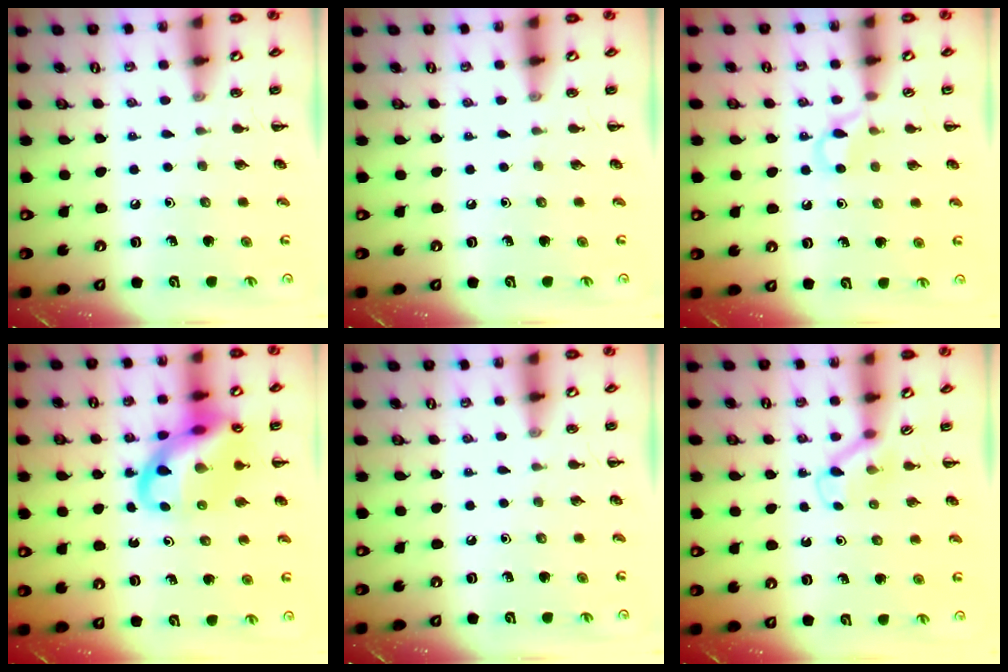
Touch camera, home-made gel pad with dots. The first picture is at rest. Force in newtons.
{"total": 0.0}
{"total": 4.3, "press": 4.0, "slide": 1.4}
{"total": 15.3, "press": 15.0, "slide": 3.0}
{"total": 0.0}
{"total": 2.6, "press": 2.4, "slide": 0.9}